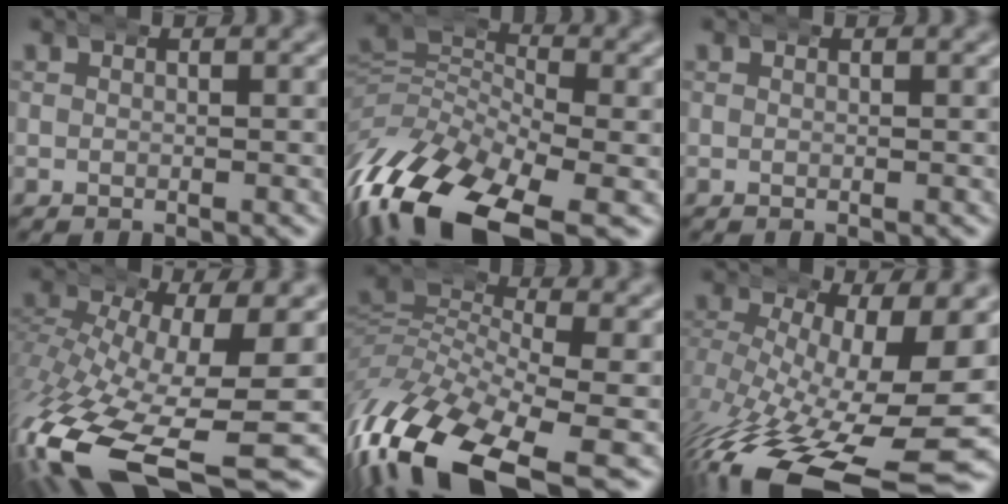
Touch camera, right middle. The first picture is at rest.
{"total": 11.4, "force": [-4.8, 7.2, 7.5], "torque": [-0.166, -0.040, -0.068]}
{"total": 0.0}
{"total": 11.6, "force": [-5.5, 4.5, 9.2], "torque": [-0.206, -0.060, -0.055]}
{"total": 11.4, "force": [-4.7, 6.5, 8.1], "torque": [-0.188, -0.046, -0.059]}
{"total": 11.7, "force": [-5.1, 4.3, 9.6], "torque": [-0.175, -0.046, -0.053]}